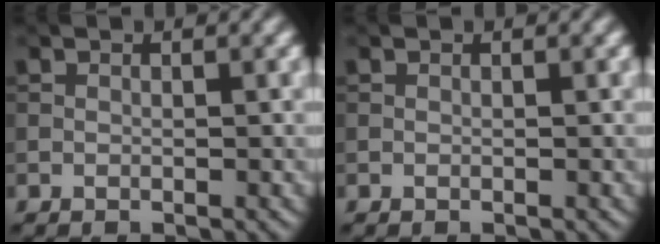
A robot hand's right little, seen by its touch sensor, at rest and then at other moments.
{"total": 0.0}